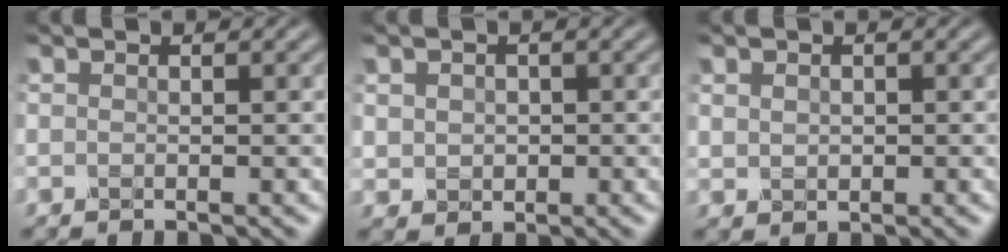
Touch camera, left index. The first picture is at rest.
{"total": 1.6, "force": [0.2, 1.5, 0.5], "torque": [-0.009, 0.000, 0.002]}
{"total": 0.9, "force": [0.3, 0.7, 0.3], "torque": [-0.007, 0.003, 0.006]}